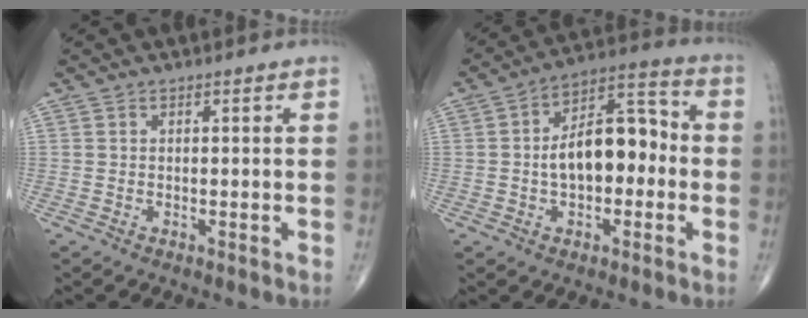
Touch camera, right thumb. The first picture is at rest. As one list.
[{"total": 13.7, "force": [-0.9, 7.7, 11.3], "torque": [-0.158, 0.042, -0.024]}]